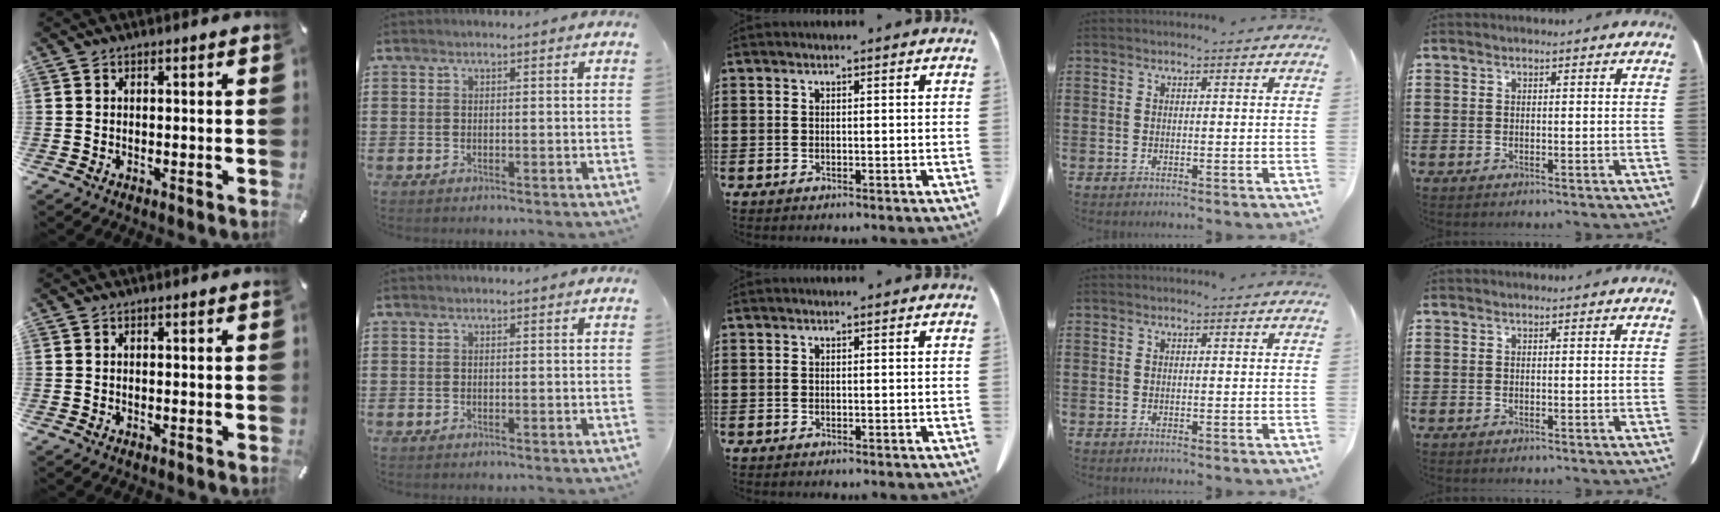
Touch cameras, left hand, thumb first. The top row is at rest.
{}